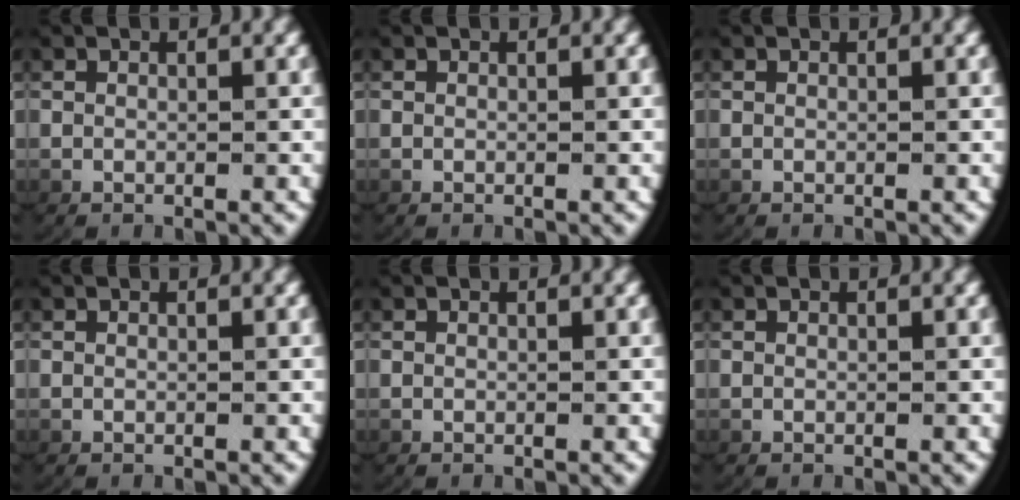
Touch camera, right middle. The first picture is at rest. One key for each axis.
{"total": 0.0}
{"total": 0.0}
{"total": 0.0}
{"total": 0.0}
{"total": 0.0}